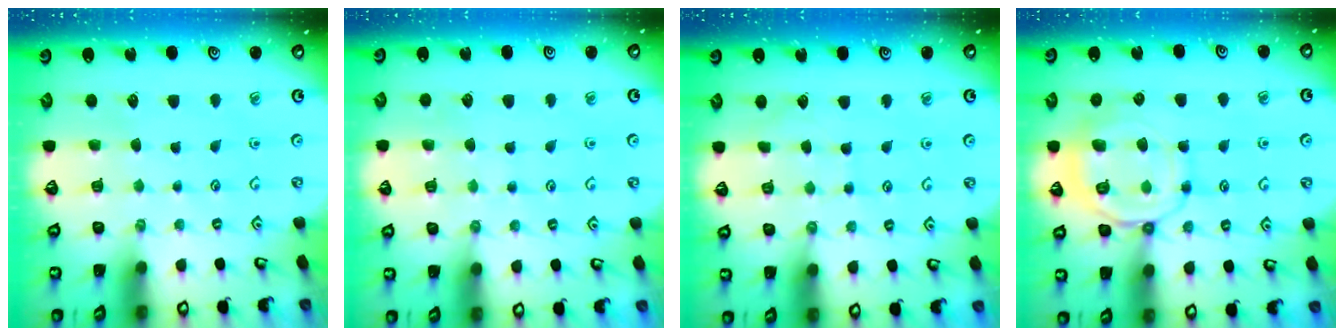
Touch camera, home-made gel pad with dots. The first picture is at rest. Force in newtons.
{"total": 4.0, "press": 4.0, "slide": 0.2}
{"total": 4.1, "press": 4.1, "slide": 0.4}
{"total": 11.3, "press": 11.3, "slide": 1.2}